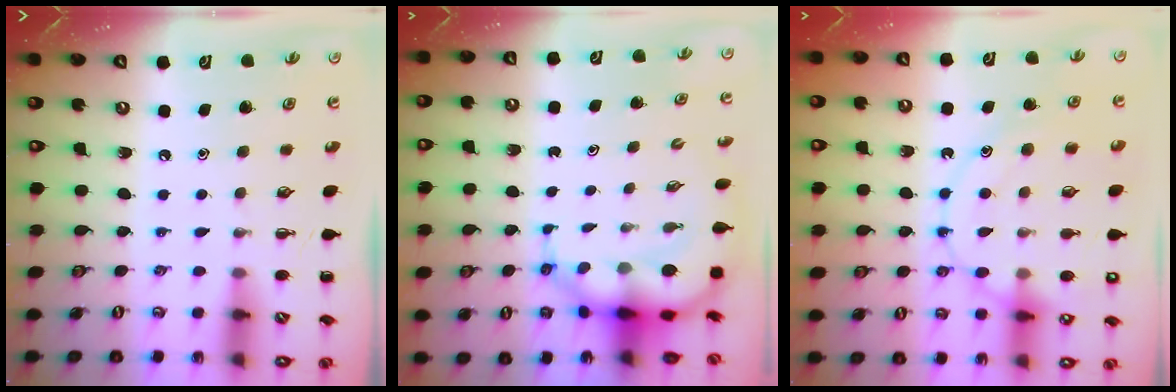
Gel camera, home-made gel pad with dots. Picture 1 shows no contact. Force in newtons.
{"total": 6.8, "press": 6.5, "slide": 1.9}
{"total": 16.7, "press": 16.6, "slide": 1.5}